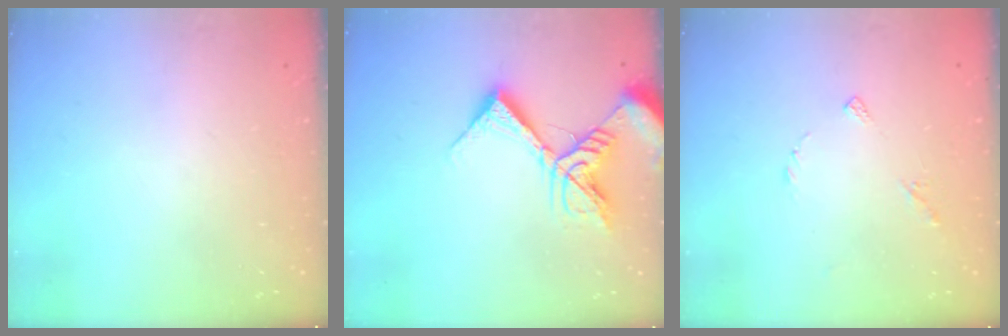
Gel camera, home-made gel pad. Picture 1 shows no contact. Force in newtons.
{"total": 13.4, "press": 13.3, "slide": 1.8}
{"total": 4.8, "press": 4.8, "slide": 0.5}